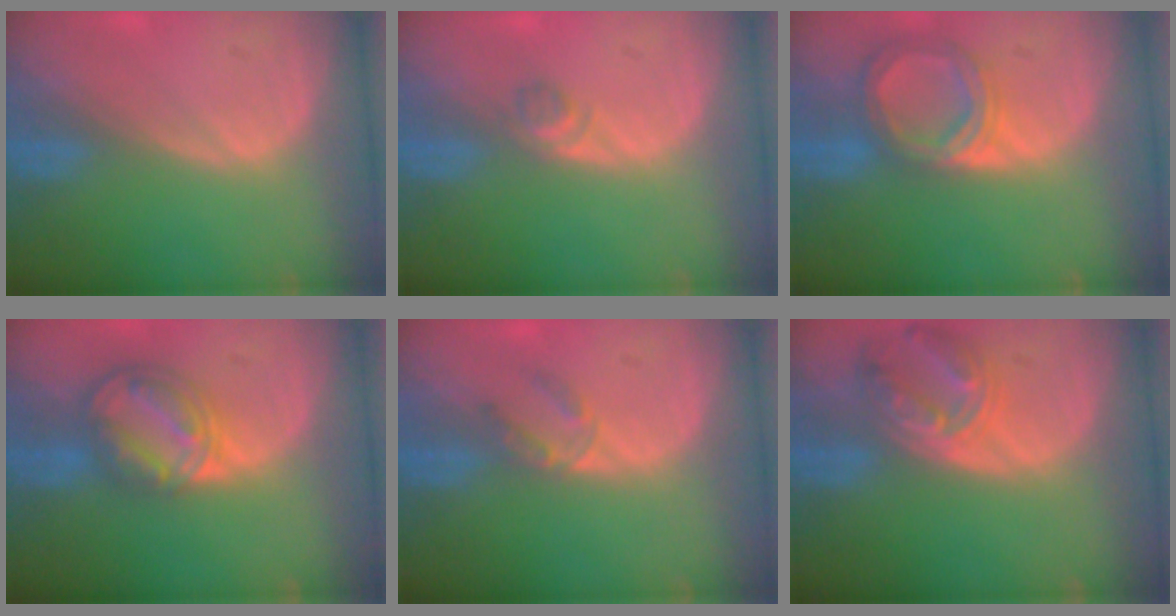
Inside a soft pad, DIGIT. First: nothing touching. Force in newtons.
{"total": 1.8, "press": 1.5, "slide": 0.9}
{"total": 6.7, "press": 6.1, "slide": 2.7}
{"total": 8.2, "press": 7.0, "slide": 4.2}
{"total": 2.7, "press": 2.5, "slide": 1.0}
{"total": 7.9, "press": 6.9, "slide": 3.9}